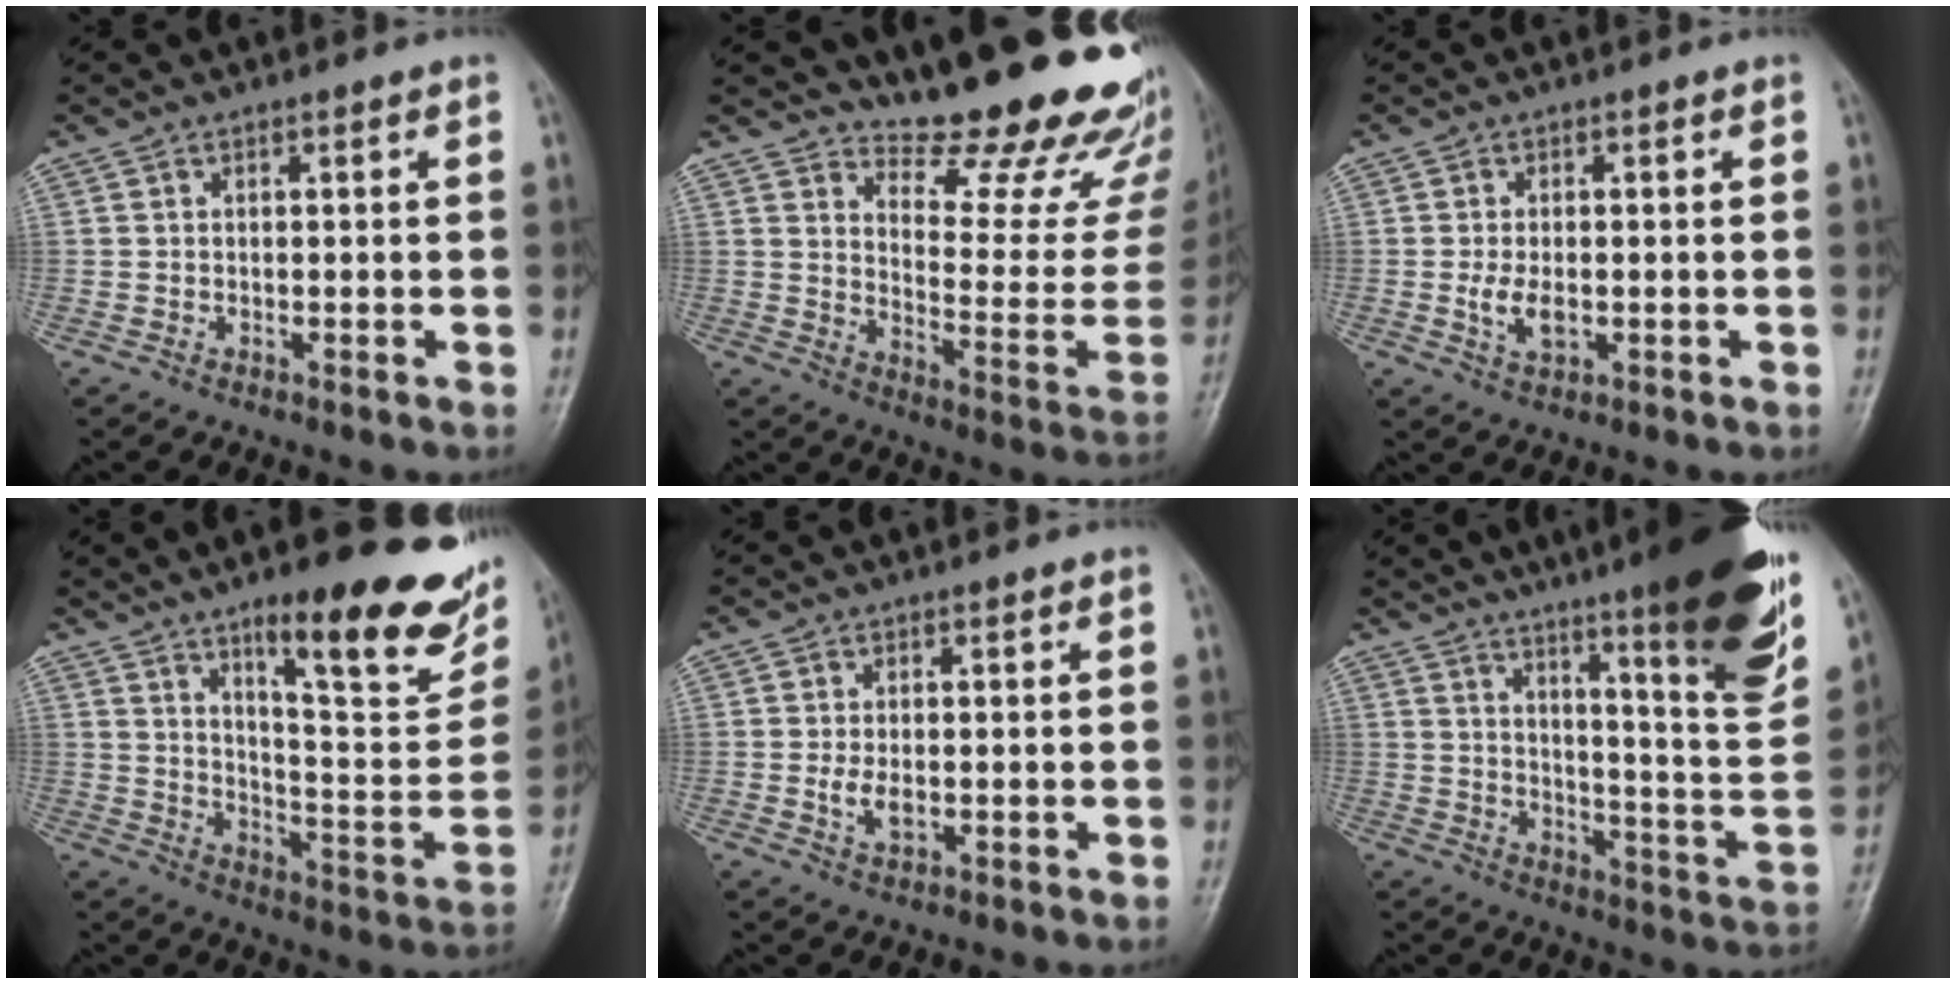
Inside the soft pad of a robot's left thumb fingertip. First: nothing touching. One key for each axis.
{"total": 22.6, "fx": 19.6, "fy": 6.0, "fz": 9.5, "tx": -0.083, "ty": -0.168, "tz": 0.246}
{"total": 4.1, "fx": -0.5, "fy": 2.3, "fz": 3.4, "tx": -0.063, "ty": -0.006, "tz": -0.007}
{"total": 23.8, "fx": 13.7, "fy": 6.5, "fz": 18.3, "tx": -0.207, "ty": -0.061, "tz": 0.203}
{"total": 3.3, "fx": -0.3, "fy": 1.8, "fz": 2.7, "tx": -0.050, "ty": -0.005, "tz": -0.005}
{"total": 25.1, "fx": 16.0, "fy": 3.1, "fz": 19.1, "tx": -0.250, "ty": -0.070, "tz": 0.226}